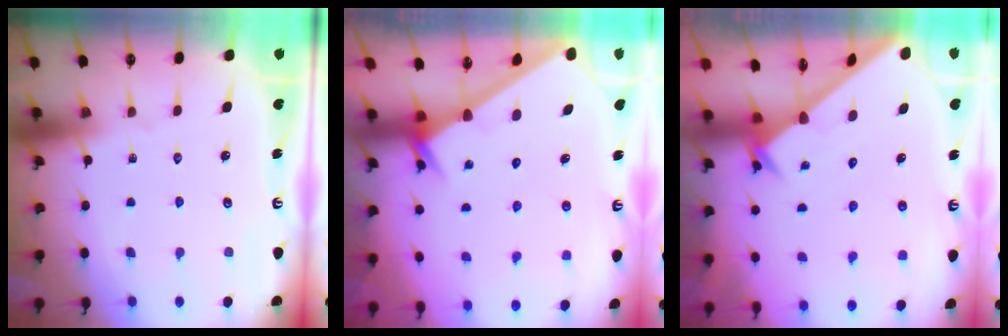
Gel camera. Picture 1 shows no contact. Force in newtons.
{"total": 2.6, "press": 2.6, "slide": 0.1}
{"total": 2.5, "press": 2.5, "slide": 0.2}